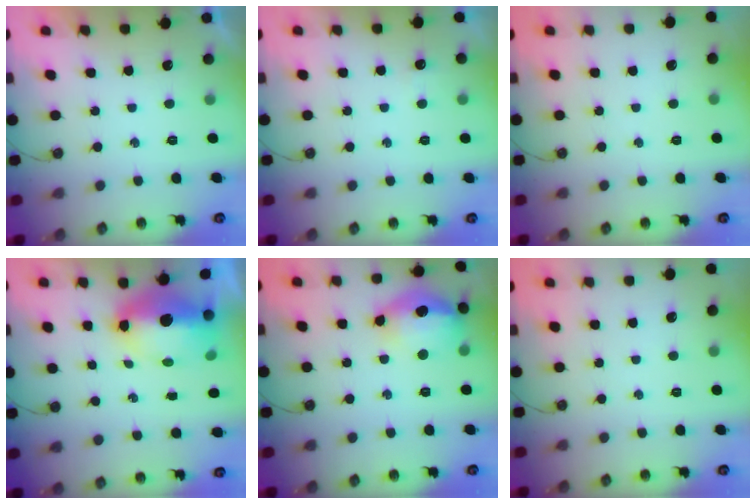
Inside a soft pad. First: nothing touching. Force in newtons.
{"total": 2.9, "press": 2.8, "slide": 0.7}
{"total": 0.0}
{"total": 10.3, "press": 10.1, "slide": 1.7}
{"total": 15.7, "press": 15.6, "slide": 1.5}
{"total": 0.0}